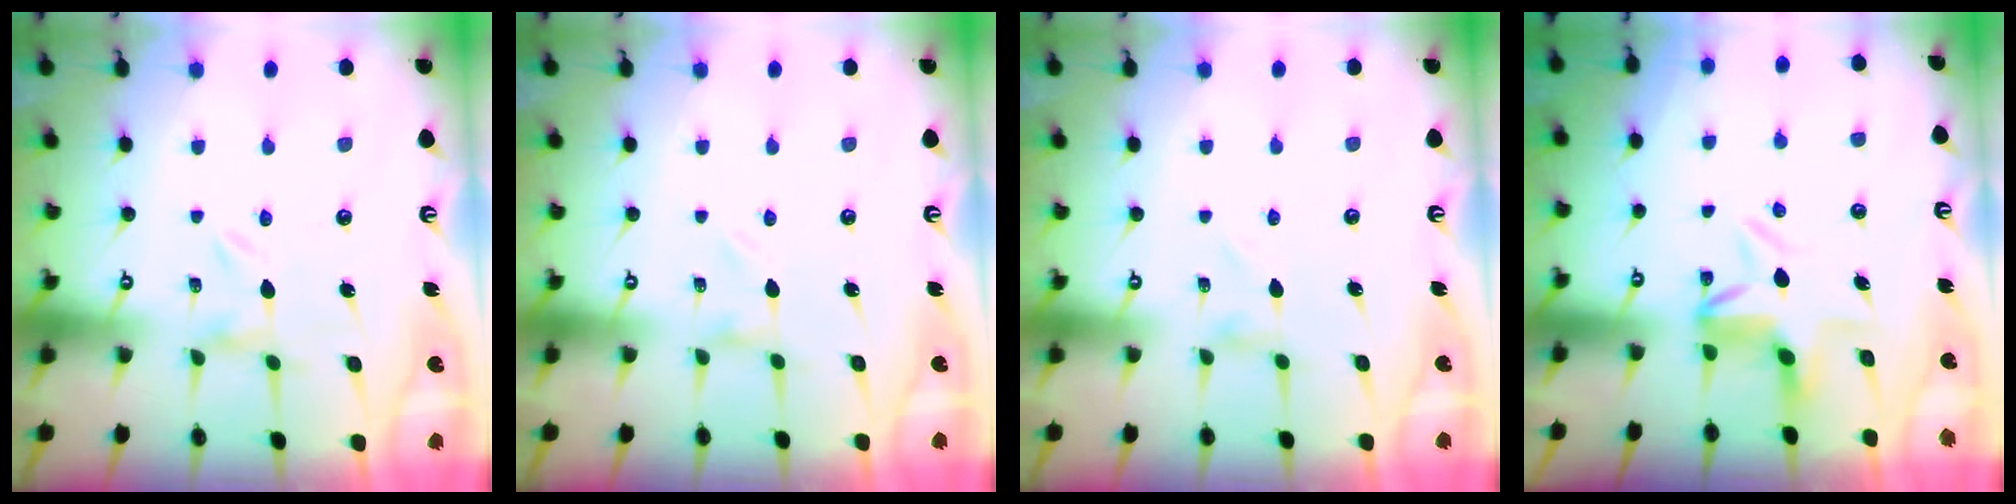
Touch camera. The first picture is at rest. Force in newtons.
{"total": 0.0}
{"total": 0.0}
{"total": 7.0, "press": 6.7, "slide": 2.0}